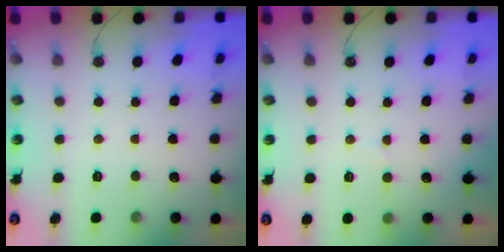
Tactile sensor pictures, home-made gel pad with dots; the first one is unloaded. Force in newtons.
{"total": 4.1, "press": 4.0, "slide": 0.9}